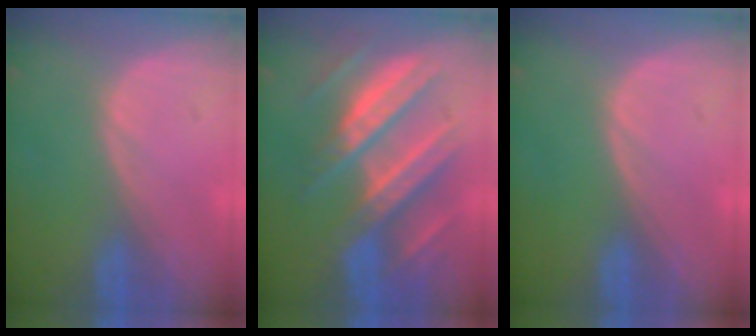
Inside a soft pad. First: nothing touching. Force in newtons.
{"total": 11.1, "press": 11.1, "slide": 1.0}
{"total": 0.0}